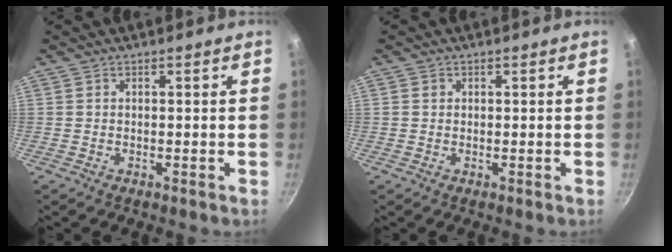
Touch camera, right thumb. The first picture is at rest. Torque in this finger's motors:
{"motor_torque": [-0.57, 0.18, -0.06, 0.10, 0.01]}